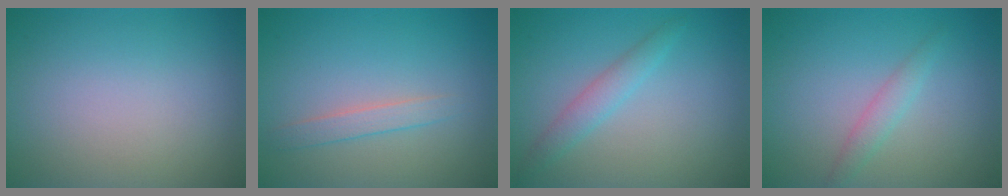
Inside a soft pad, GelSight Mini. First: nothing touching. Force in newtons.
{"total": 1.5, "press": 1.5, "slide": 0.0}
{"total": 1.9, "press": 1.9, "slide": 0.1}
{"total": 1.5, "press": 1.5, "slide": 0.1}